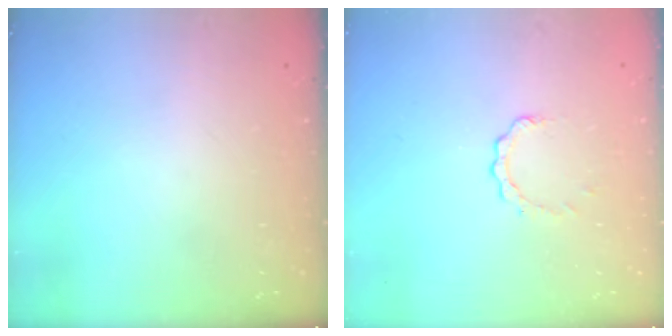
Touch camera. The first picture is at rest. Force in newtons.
{"total": 2.7, "press": 2.7, "slide": 0.3}